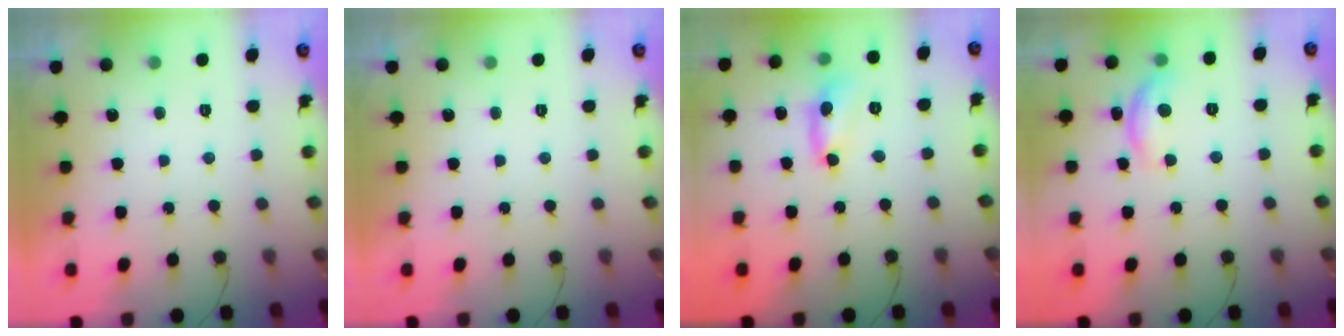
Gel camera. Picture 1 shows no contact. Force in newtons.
{"total": 0.0}
{"total": 7.2, "press": 7.1, "slide": 0.5}
{"total": 10.1, "press": 10.0, "slide": 0.6}